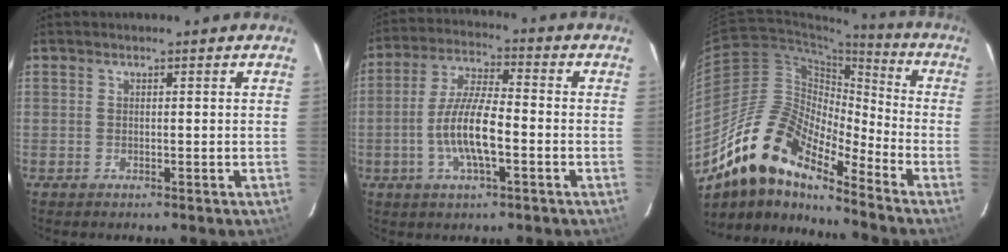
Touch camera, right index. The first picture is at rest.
{"total": 10.5, "force": [-3.0, 2.8, 9.7], "torque": [-0.195, 0.001, -0.057]}
{"total": 17.5, "force": [-13.2, 5.2, 10.3], "torque": [-0.170, -0.008, -0.262]}